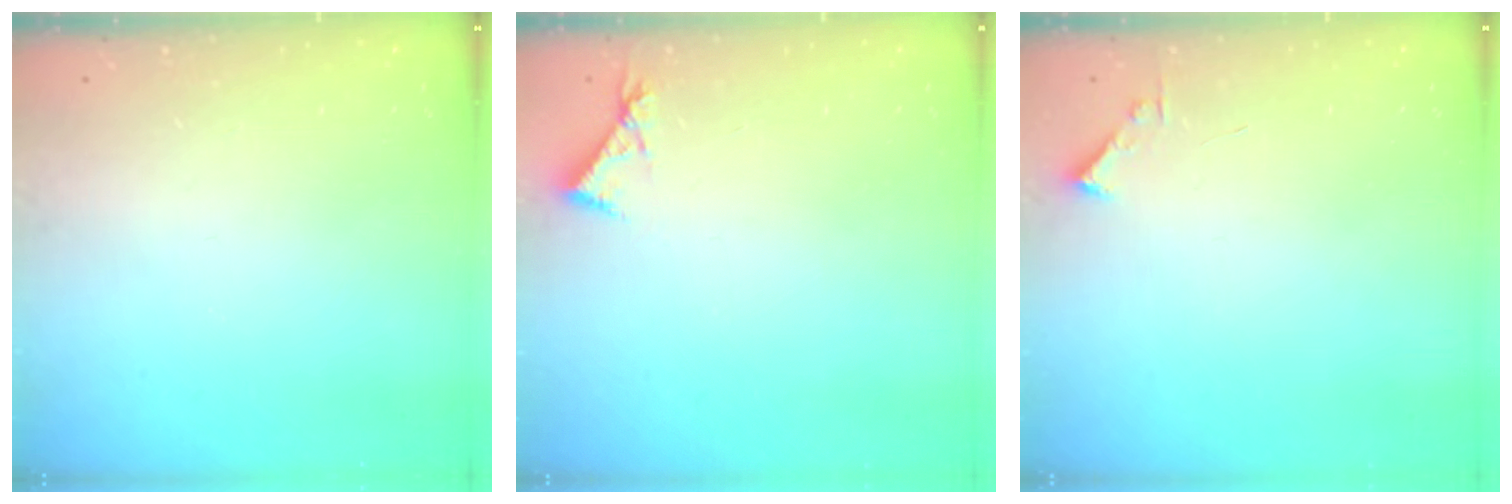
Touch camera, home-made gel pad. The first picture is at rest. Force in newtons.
{"total": 4.7, "press": 4.7, "slide": 0.4}
{"total": 1.7, "press": 1.7, "slide": 0.2}